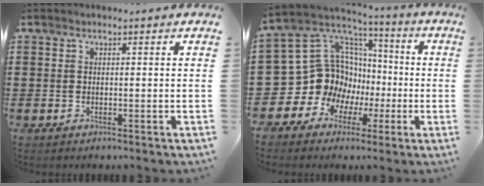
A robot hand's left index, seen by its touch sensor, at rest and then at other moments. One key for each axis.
{"total": 14.1, "fx": -1.2, "fy": 13.3, "fz": 4.7, "tx": -0.141, "ty": -0.030, "tz": -0.002}